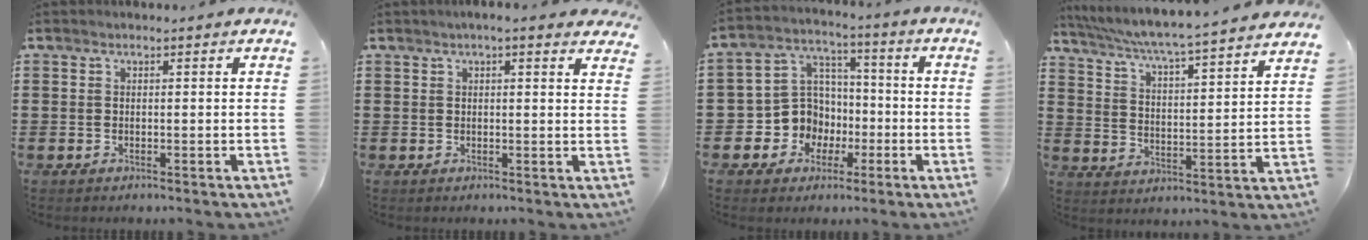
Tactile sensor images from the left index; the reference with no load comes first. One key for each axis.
{"total": 2.2, "fx": 1.7, "fy": 0.1, "fz": 1.5, "tx": -0.025, "ty": 0.000, "tz": 0.028}
{"total": 8.7, "fx": -2.0, "fy": 8.2, "fz": 1.8, "tx": -0.086, "ty": 0.006, "tz": -0.038}
{"total": 4.7, "fx": 4.3, "fy": -0.9, "fz": 1.6, "tx": -0.055, "ty": -0.043, "tz": 0.062}